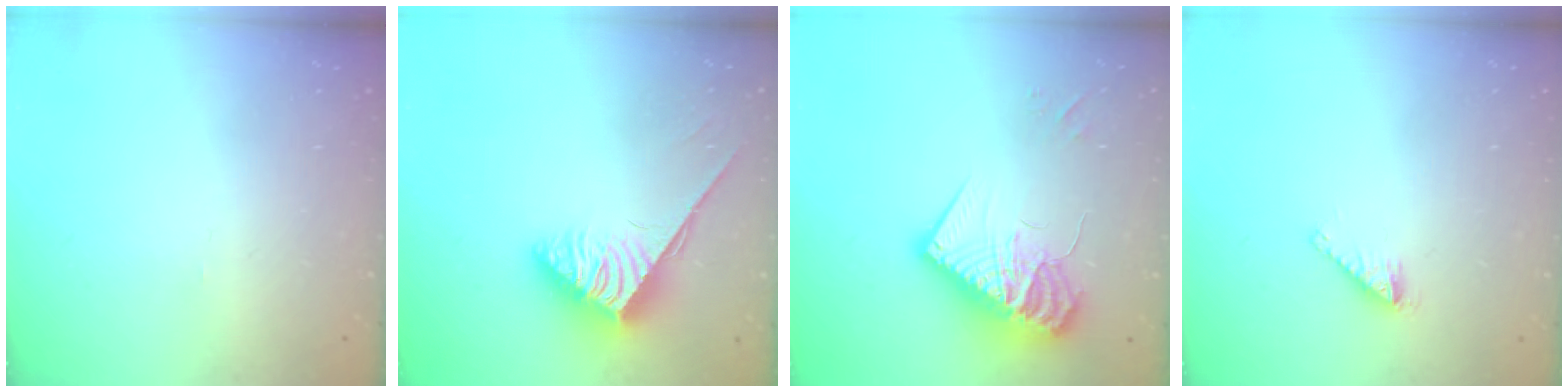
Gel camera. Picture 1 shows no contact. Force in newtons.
{"total": 3.9, "press": 3.8, "slide": 0.7}
{"total": 20.3, "press": 20.2, "slide": 1.7}
{"total": 1.8, "press": 1.8, "slide": 0.0}